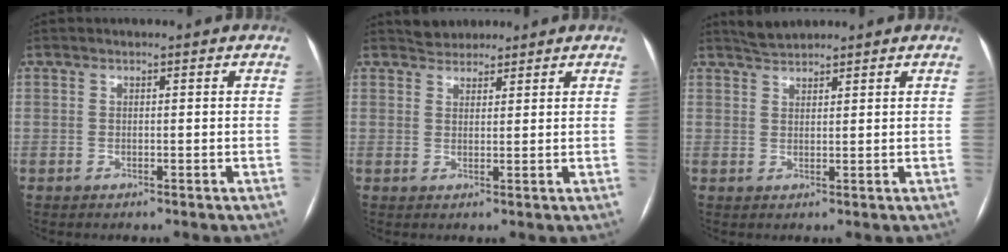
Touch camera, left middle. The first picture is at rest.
{"total": 2.9, "force": [2.6, 1.2, 0.0], "torque": [-0.002, 0.015, 0.043]}
{"total": 2.6, "force": [2.5, 0.2, 0.2], "torque": [-0.011, 0.013, 0.050]}